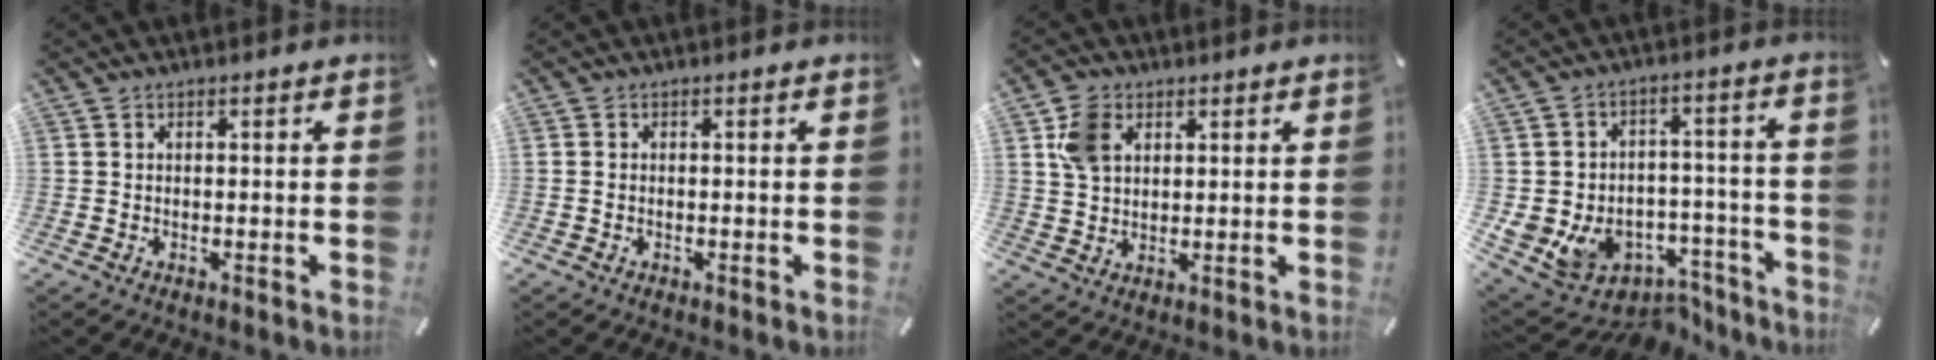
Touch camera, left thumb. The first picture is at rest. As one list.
[{"total": 0.8, "force": [-0.2, 0.6, 0.5], "torque": [-0.010, 0.002, -0.005]}, {"total": 6.9, "force": [2.9, 5.1, 3.6], "torque": [-0.089, 0.011, 0.056]}, {"total": 10.4, "force": [-4.5, 8.9, 2.8], "torque": [-0.042, 0.016, -0.064]}]